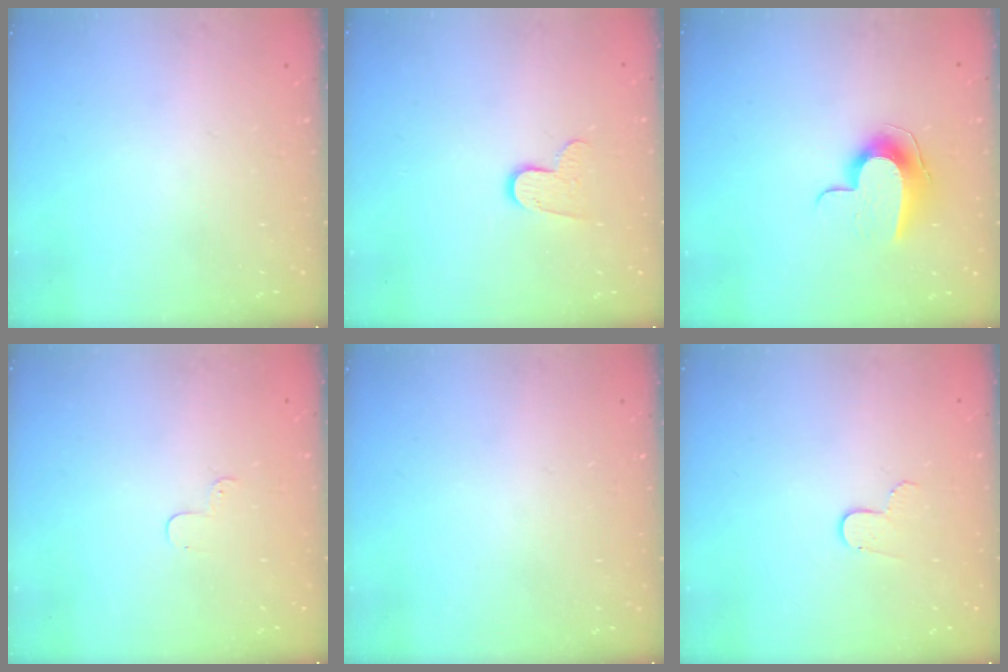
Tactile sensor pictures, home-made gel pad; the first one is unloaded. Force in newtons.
{"total": 7.6, "press": 7.5, "slide": 0.3}
{"total": 9.9, "press": 9.9, "slide": 0.3}
{"total": 2.9, "press": 2.8, "slide": 0.3}
{"total": 0.0}
{"total": 4.3, "press": 4.3, "slide": 0.4}